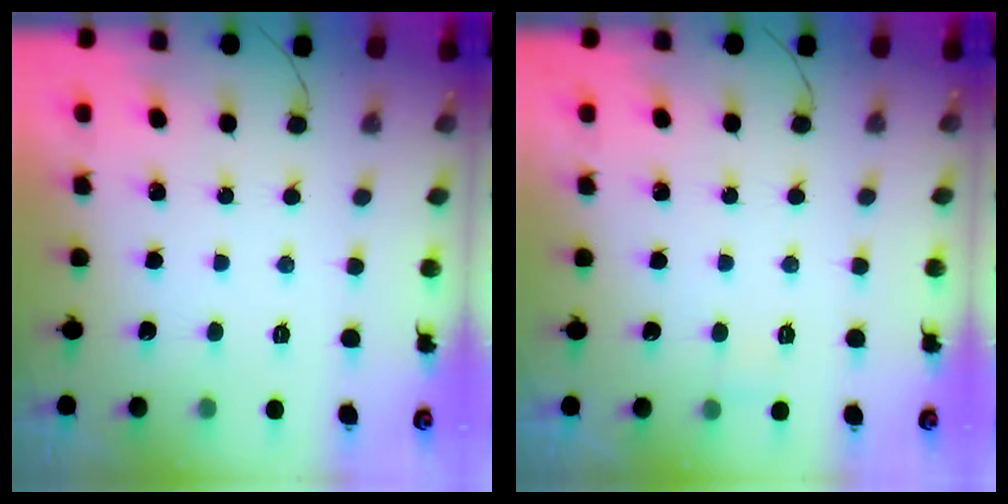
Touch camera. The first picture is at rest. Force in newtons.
{"total": 2.1, "press": 2.0, "slide": 0.7}